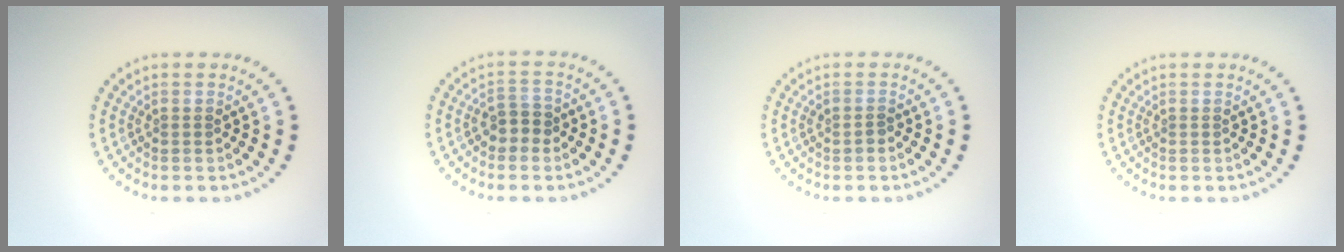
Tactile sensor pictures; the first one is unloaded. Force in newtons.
{"total": 2.0, "press": 1.9, "slide": 0.6}
{"total": 0.6, "press": 0.6, "slide": 0.3}
{"total": 0.0}